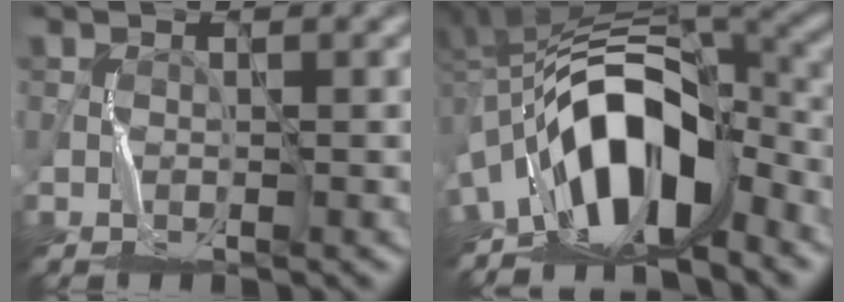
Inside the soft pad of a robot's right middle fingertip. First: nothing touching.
{"total": 11.1, "force": [-5.2, 4.9, 8.5], "torque": [-0.125, 0.020, -0.095]}